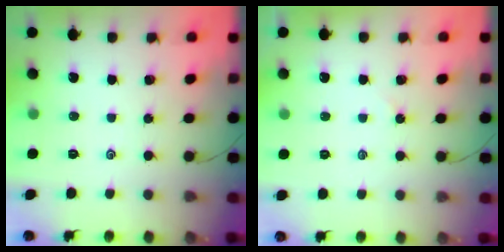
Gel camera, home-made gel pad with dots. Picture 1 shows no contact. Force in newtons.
{"total": 3.0, "press": 2.9, "slide": 0.3}